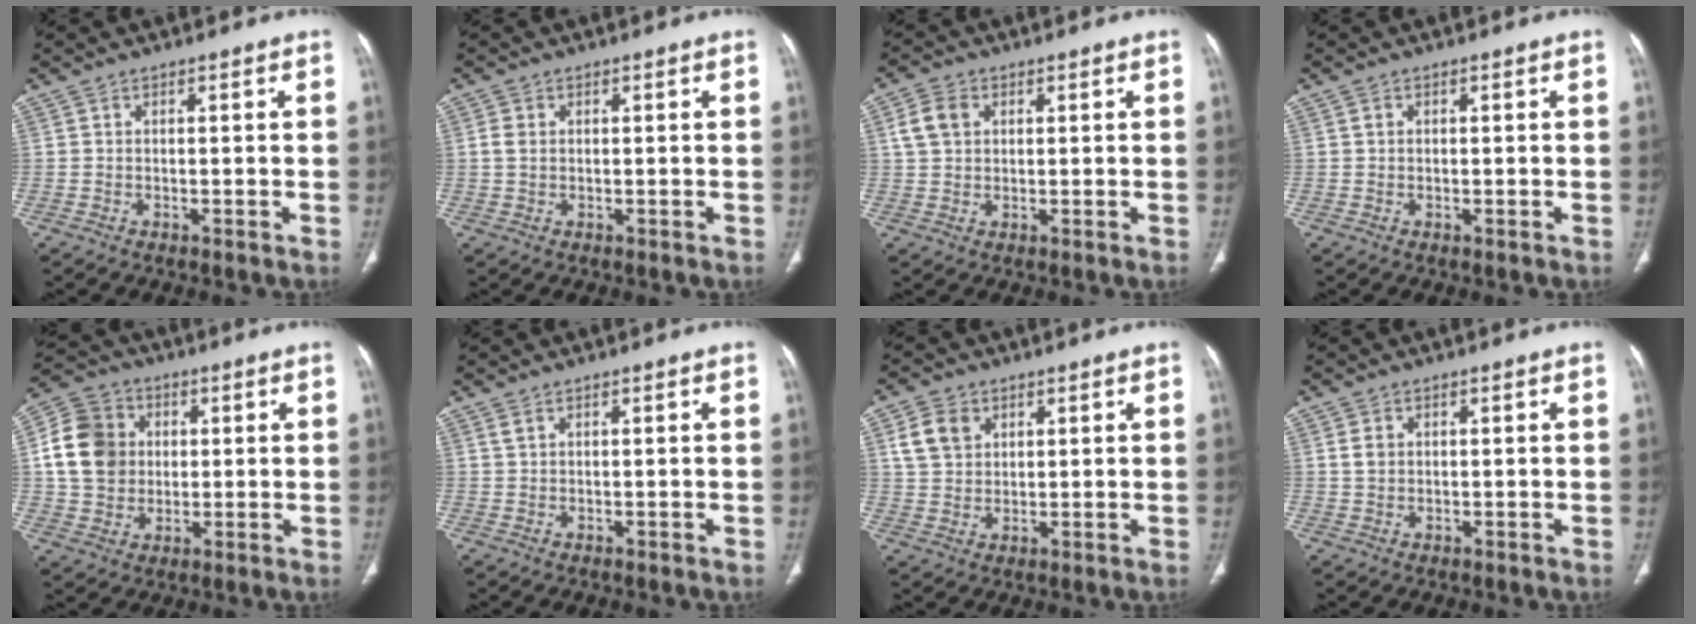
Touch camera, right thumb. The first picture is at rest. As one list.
[{"total": 2.1, "force": [0.4, 1.5, 1.4], "torque": [-0.030, 0.003, 0.012]}, {"total": 5.3, "force": [1.6, 4.0, 3.1], "torque": [-0.055, 0.006, 0.031]}, {"total": 0.7, "force": [0.2, 0.5, 0.4], "torque": [-0.008, 0.000, 0.003]}, {"total": 13.0, "force": [1.6, 11.2, 6.3], "torque": [-0.104, 0.012, 0.027]}, {"total": 0.9, "force": [0.7, 0.3, 0.5], "torque": [-0.012, 0.007, 0.019]}, {"total": 6.6, "force": [2.7, 5.1, 3.3], "torque": [-0.045, -0.003, 0.055]}, {"total": 2.0, "force": [0.5, 1.5, 1.1], "torque": [-0.019, -0.001, 0.013]}]